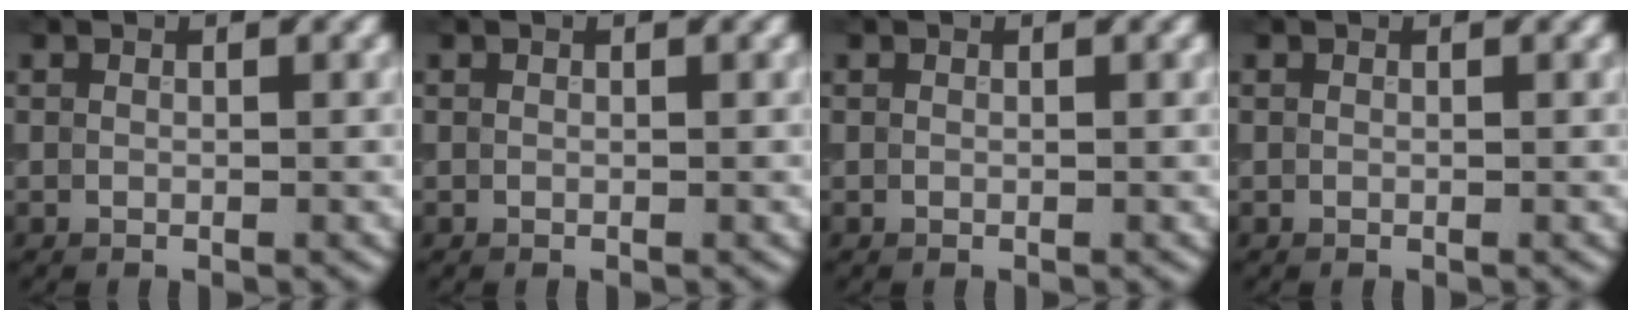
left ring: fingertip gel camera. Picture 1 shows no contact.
{"total": 0.0}
{"total": 0.0}
{"total": 0.0}